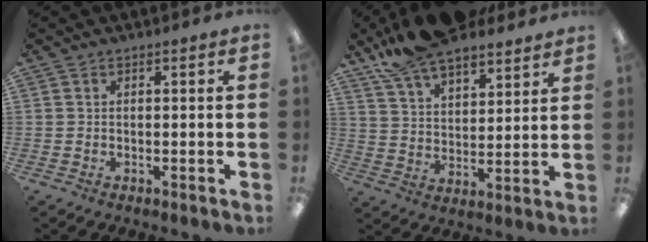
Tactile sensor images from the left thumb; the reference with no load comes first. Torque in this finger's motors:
{"motor_torque": [1.78, -0.02, 1.36, -1.41, 0.41]}